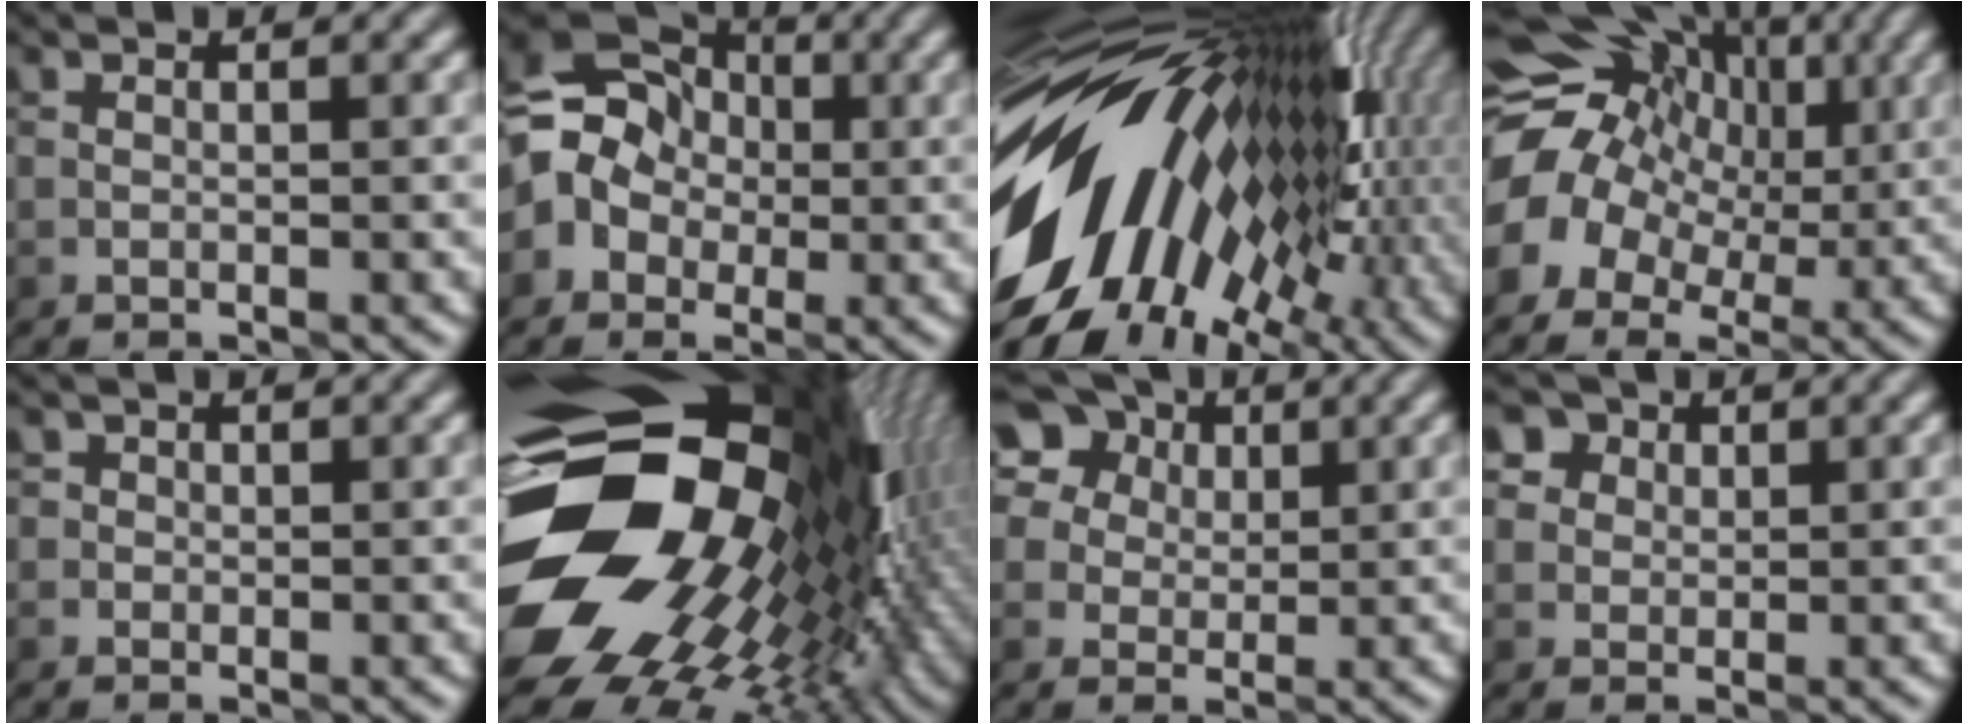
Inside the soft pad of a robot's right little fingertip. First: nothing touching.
{"total": 6.9, "force": [-0.6, 6.1, 3.2], "torque": [-0.053, 0.008, -0.032]}
{"total": 18.5, "force": [-0.6, 10.4, 15.3], "torque": [-0.270, -0.002, -0.024]}
{"total": 13.4, "force": [1.1, 11.1, 7.5], "torque": [-0.130, 0.026, 0.000]}
{"total": 1.5, "force": [0.6, 1.3, 0.4], "torque": [0.008, 0.006, 0.001]}
{"total": 20.6, "force": [-2.0, 14.4, 14.5], "torque": [-0.296, -0.032, -0.027]}
{"total": 14.7, "force": [7.6, 10.5, 6.8], "torque": [-0.177, 0.050, 0.124]}
{"total": 6.9, "force": [3.9, 4.9, 2.8], "torque": [-0.062, 0.012, 0.056]}